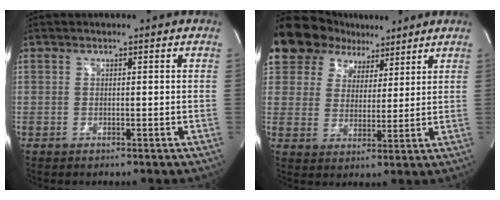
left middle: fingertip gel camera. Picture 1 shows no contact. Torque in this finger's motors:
{"motor_torque": [1.50, -0.63, 1.05, 0.21]}